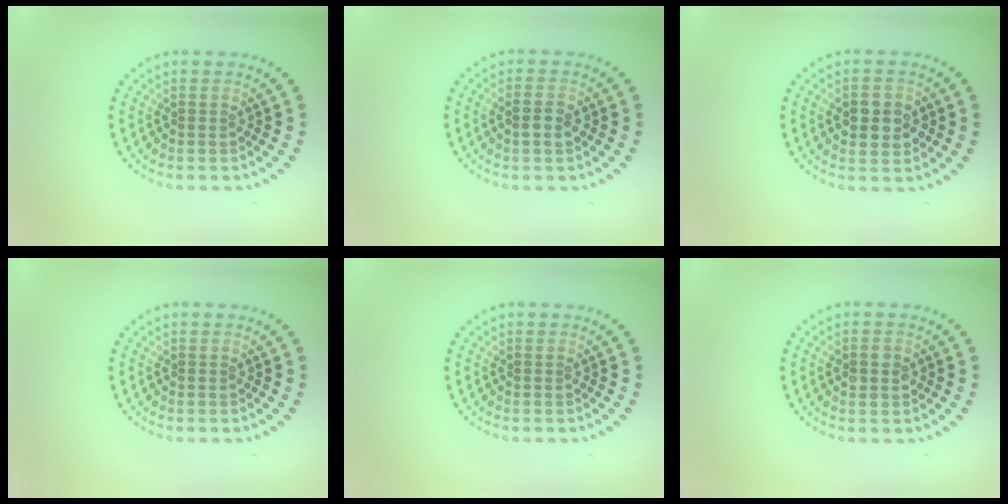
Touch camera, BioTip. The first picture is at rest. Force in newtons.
{"total": 1.8, "press": 1.8, "slide": 0.3}
{"total": 2.8, "press": 2.8, "slide": 0.2}
{"total": 0.0}
{"total": 0.0}
{"total": 2.0, "press": 2.0, "slide": 0.2}